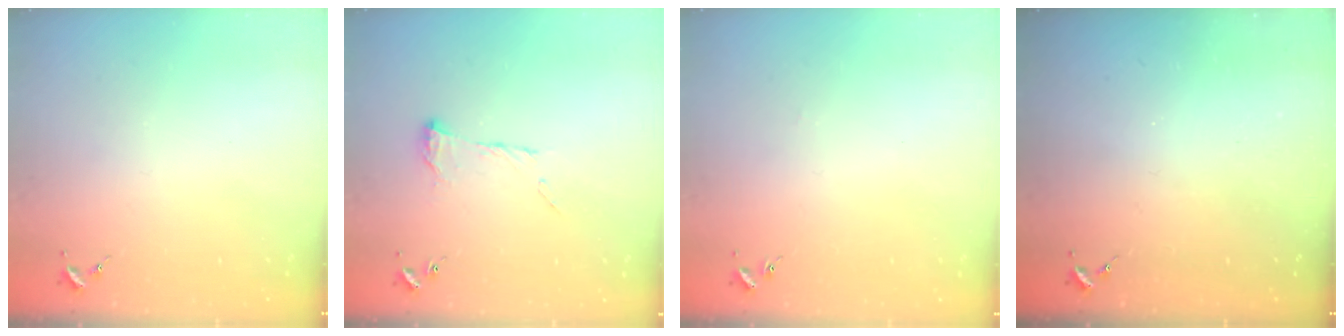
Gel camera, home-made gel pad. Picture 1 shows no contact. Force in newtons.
{"total": 8.9, "press": 8.9, "slide": 0.1}
{"total": 1.1, "press": 1.1, "slide": 0.2}
{"total": 0.0}